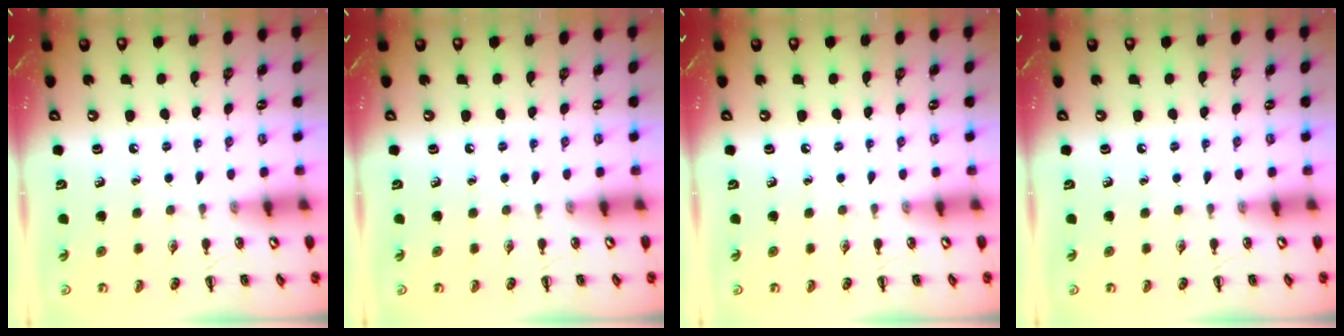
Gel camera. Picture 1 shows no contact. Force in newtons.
{"total": 0.0}
{"total": 0.0}
{"total": 0.0}